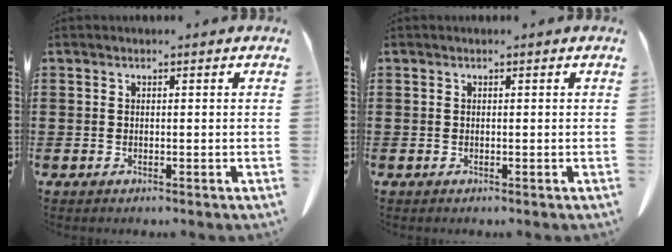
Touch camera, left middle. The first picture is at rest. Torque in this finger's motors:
{"motor_torque": [-0.02, 0.00, 0.00, 0.00]}